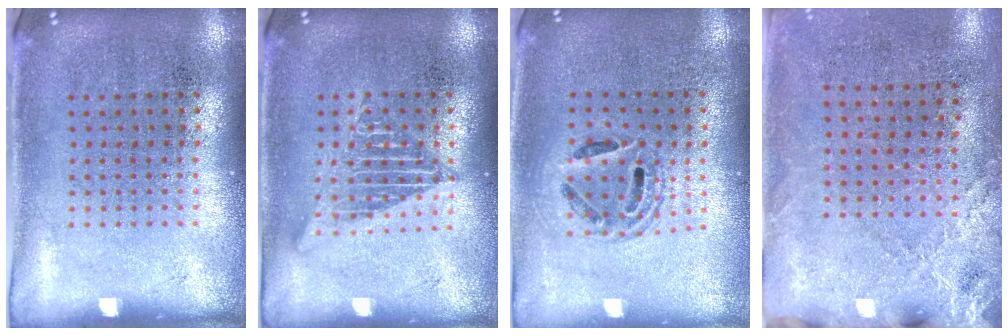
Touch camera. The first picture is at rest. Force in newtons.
{"total": 2.6, "press": 2.5, "slide": 0.3}
{"total": 1.5, "press": 1.3, "slide": 0.7}
{"total": 2.5, "press": 2.2, "slide": 1.2}